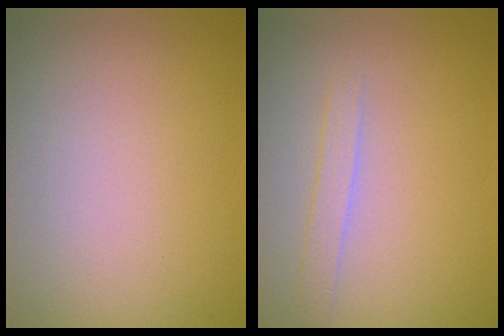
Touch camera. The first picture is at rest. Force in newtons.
{"total": 1.3, "press": 1.3, "slide": 0.1}